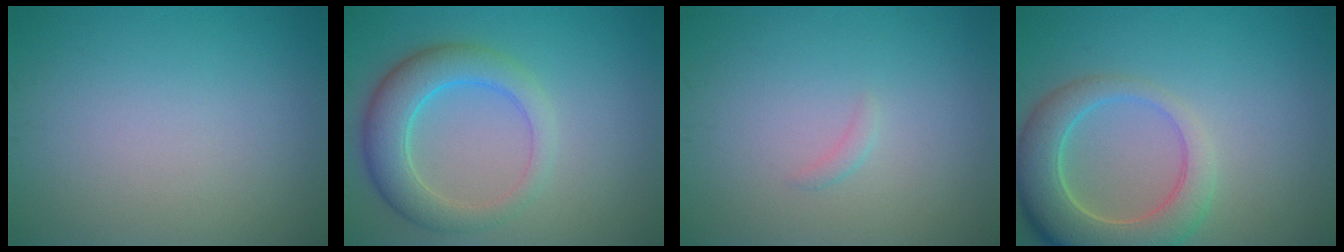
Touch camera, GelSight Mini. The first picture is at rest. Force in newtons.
{"total": 5.4, "press": 5.4, "slide": 0.2}
{"total": 0.6, "press": 0.6, "slide": 0.1}
{"total": 6.8, "press": 6.7, "slide": 0.9}